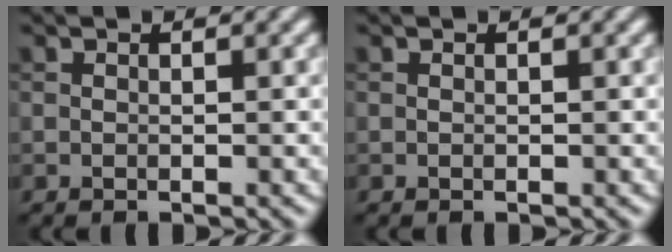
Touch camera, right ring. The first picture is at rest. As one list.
[{"total": 0.0}]